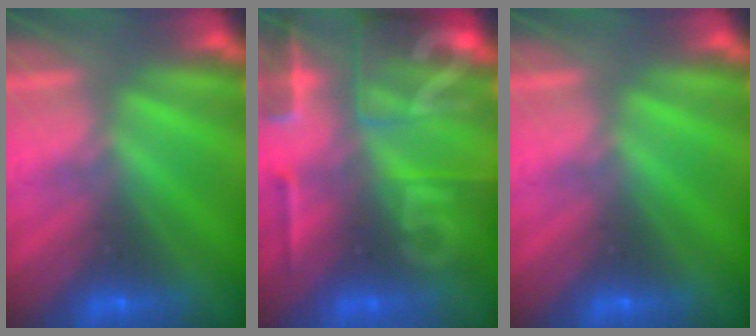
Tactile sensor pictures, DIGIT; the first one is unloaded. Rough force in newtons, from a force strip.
{"total": 7.1}
{"total": 0.0}